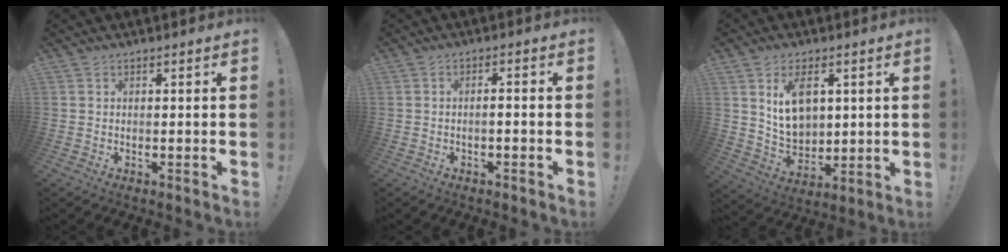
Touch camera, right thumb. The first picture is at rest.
{"total": 2.0, "force": [-1.3, 0.0, 1.5], "torque": [-0.025, 0.004, -0.023]}
{"total": 10.8, "force": [4.2, 7.4, 6.7], "torque": [-0.106, -0.017, 0.080]}